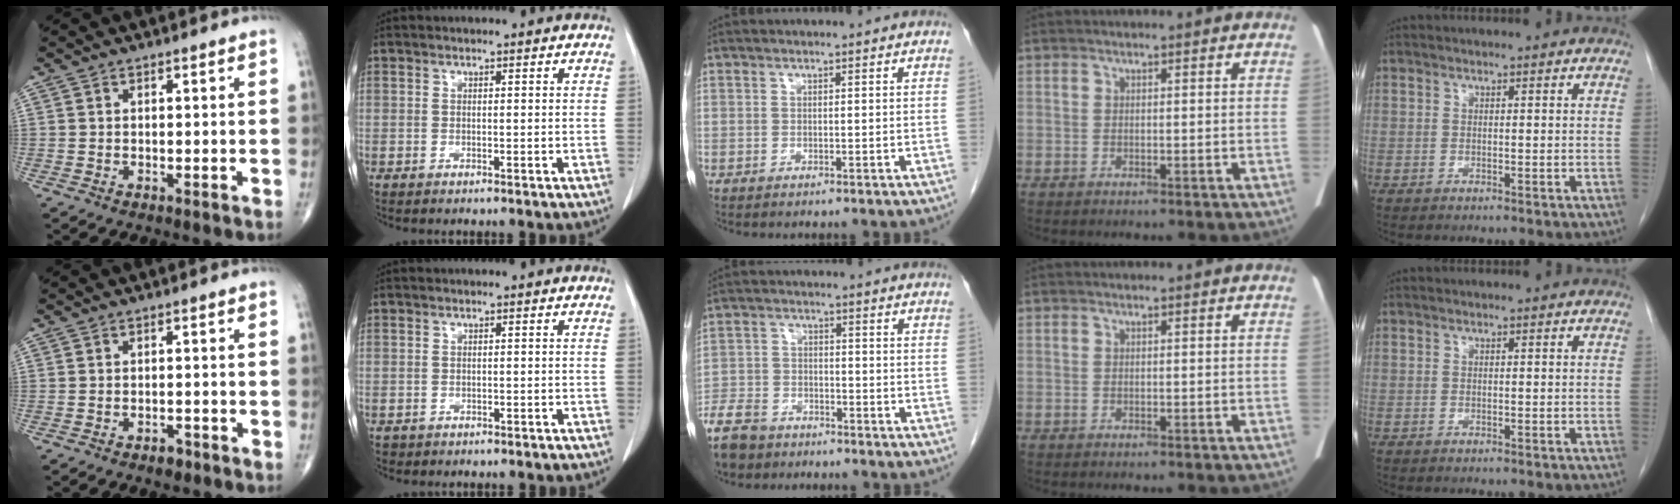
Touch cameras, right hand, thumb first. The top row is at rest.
{"thumb": {"total": 2.1, "force": [-1.4, 1.0, 1.1], "torque": [-0.018, 0.005, -0.022]}, "index": {"total": 1.9, "force": [-1.6, 1.0, 0.3], "torque": [-0.012, 0.001, -0.018]}, "middle": {"total": 9.1, "force": [-7.3, 4.7, 2.9], "torque": [-0.067, -0.008, -0.129]}}